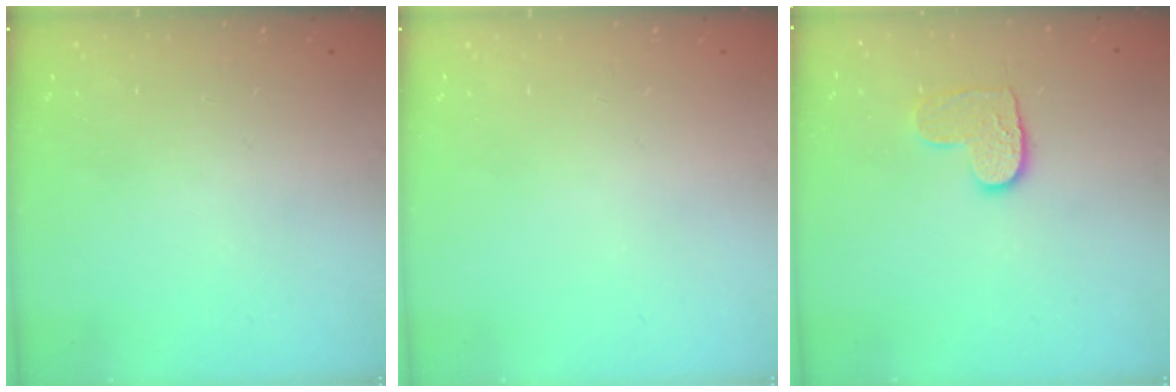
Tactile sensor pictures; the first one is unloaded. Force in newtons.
{"total": 0.0}
{"total": 8.2, "press": 8.2, "slide": 0.5}